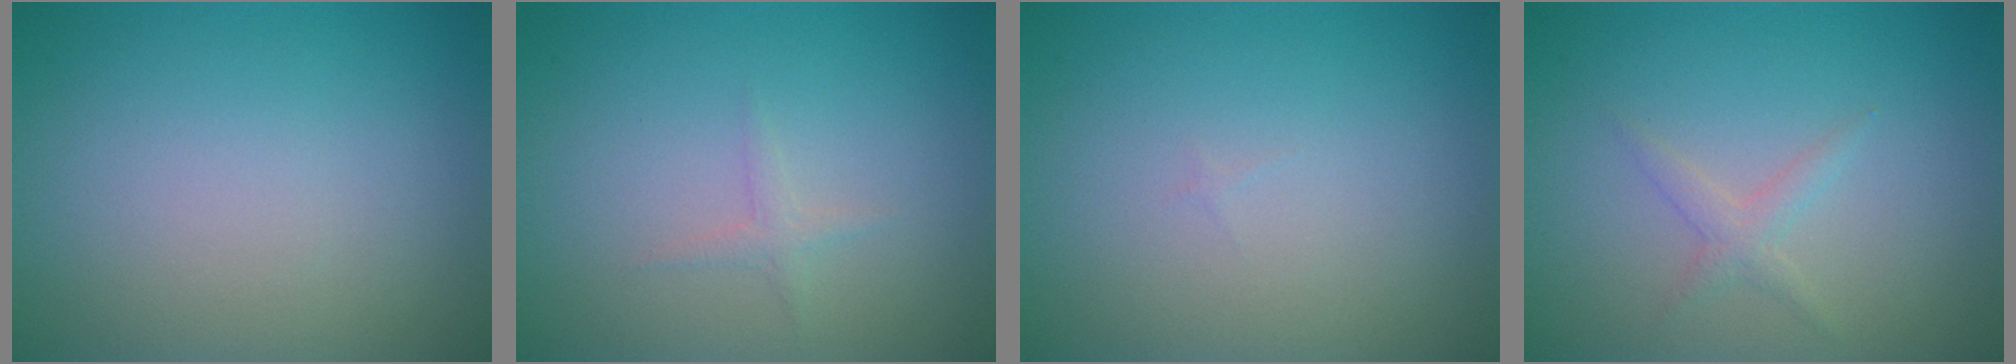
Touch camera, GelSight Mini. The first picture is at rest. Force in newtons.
{"total": 0.8, "press": 0.8, "slide": 0.1}
{"total": 0.0}
{"total": 1.3, "press": 1.3, "slide": 0.1}